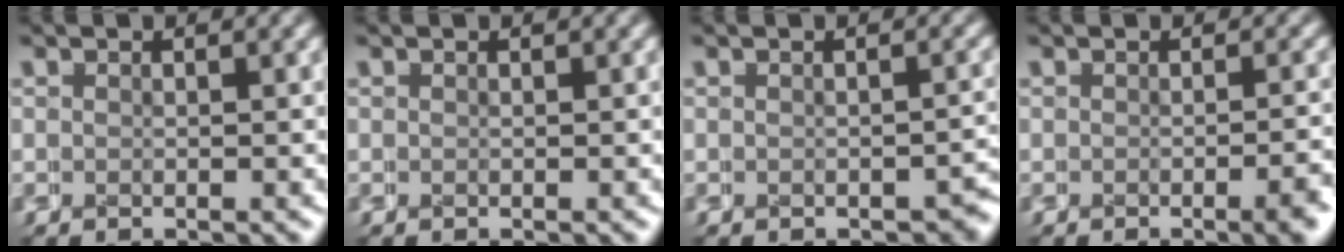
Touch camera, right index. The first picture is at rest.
{"total": 0.0}
{"total": 1.2, "force": [-1.0, 0.6, 0.3], "torque": [-0.002, 0.004, -0.018]}
{"total": 1.6, "force": [-1.2, -0.2, 0.9], "torque": [-0.008, 0.009, -0.023]}